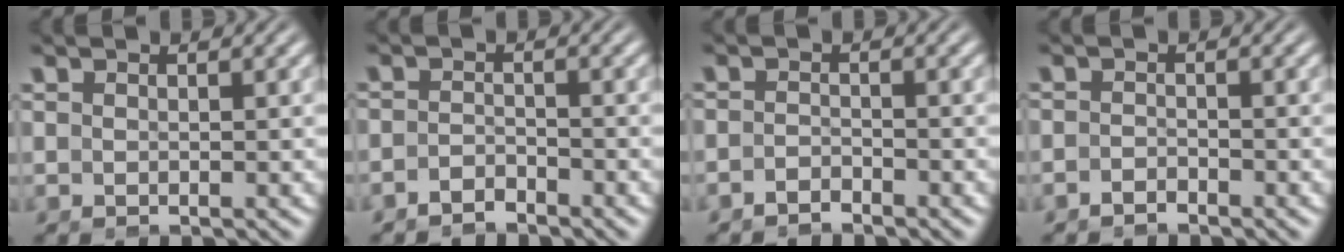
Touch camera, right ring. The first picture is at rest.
{"total": 2.4, "force": [-2.3, 0.5, 0.1], "torque": [0.000, -0.011, -0.037]}
{"total": 2.0, "force": [-2.0, 0.2, -0.1], "torque": [0.002, -0.011, -0.032]}
{"total": 1.7, "force": [-1.7, 0.1, -0.1], "torque": [0.001, -0.009, -0.027]}